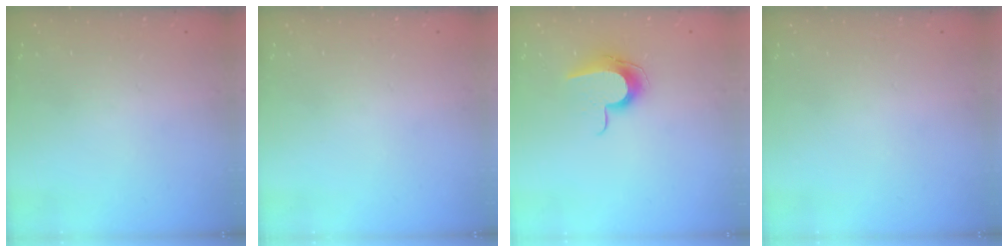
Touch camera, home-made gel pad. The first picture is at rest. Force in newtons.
{"total": 0.0}
{"total": 10.1, "press": 10.1, "slide": 0.6}
{"total": 0.0}